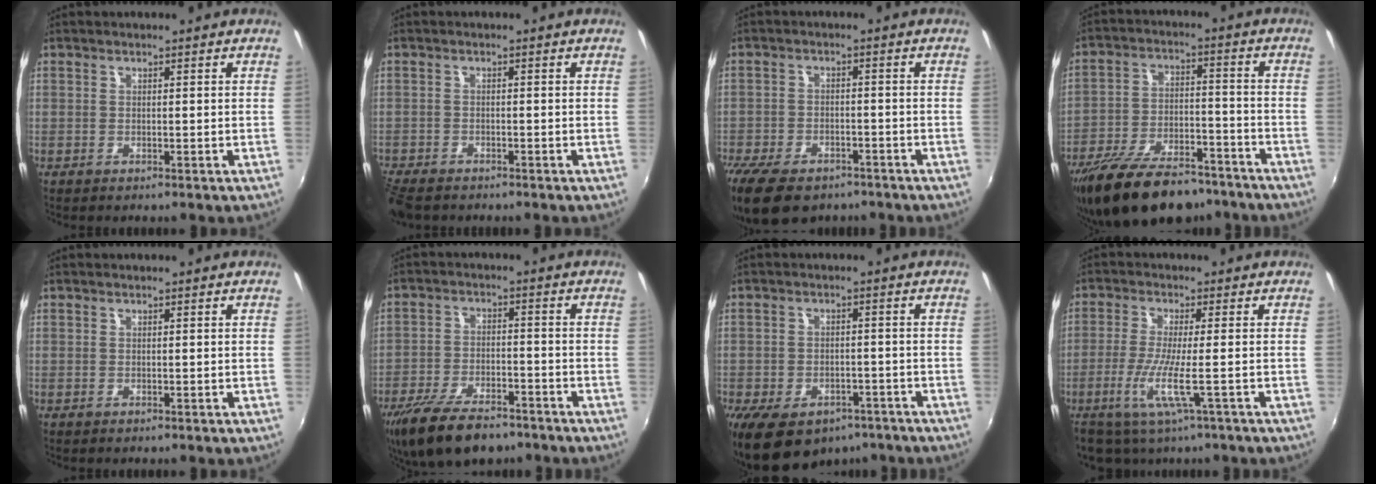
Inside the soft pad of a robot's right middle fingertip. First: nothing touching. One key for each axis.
{"total": 6.1, "fx": -5.3, "fy": 2.0, "fz": 2.4, "tx": -0.073, "ty": -0.028, "tz": -0.102}
{"total": 12.7, "fx": -9.3, "fy": 6.2, "fz": 6.1, "tx": -0.153, "ty": -0.026, "tz": -0.155}
{"total": 20.3, "fx": -15.9, "fy": 7.5, "fz": 10.0, "tx": -0.196, "ty": -0.018, "tz": -0.248}
{"total": 0.0}
{"total": 14.5, "fx": -10.9, "fy": 5.5, "fz": 7.9, "tx": -0.171, "ty": -0.029, "tz": -0.187}
{"total": 13.8, "fx": -9.1, "fy": 7.9, "fz": 6.7, "tx": -0.147, "ty": -0.016, "tz": -0.126}
{"total": 7.2, "fx": -3.2, "fy": 0.8, "fz": 6.4, "tx": -0.139, "ty": -0.018, "tz": -0.058}